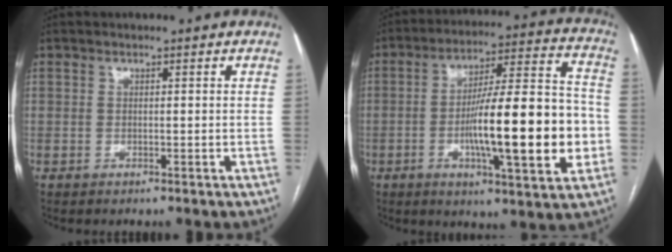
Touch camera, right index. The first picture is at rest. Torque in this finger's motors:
{"motor_torque": [2.14, 0.00, 1.05, 0.21]}